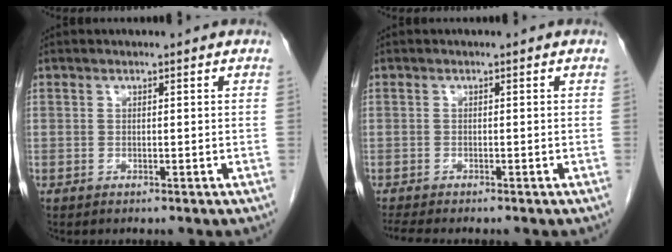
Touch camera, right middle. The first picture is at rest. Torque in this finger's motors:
{"motor_torque": [0.28, -0.23, 0.01, 0.00]}